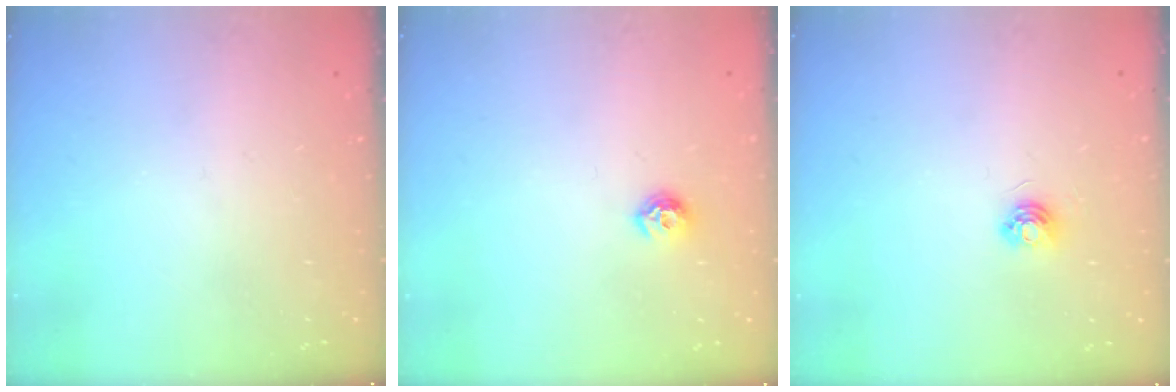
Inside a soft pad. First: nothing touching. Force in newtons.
{"total": 7.2, "press": 7.1, "slide": 1.0}
{"total": 4.7, "press": 4.7, "slide": 0.5}